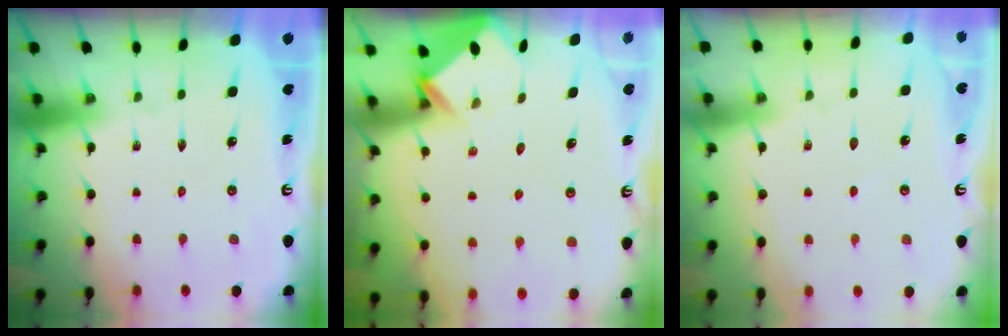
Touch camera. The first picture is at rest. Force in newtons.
{"total": 3.8, "press": 3.8, "slide": 0.2}
{"total": 2.3, "press": 2.3, "slide": 0.3}